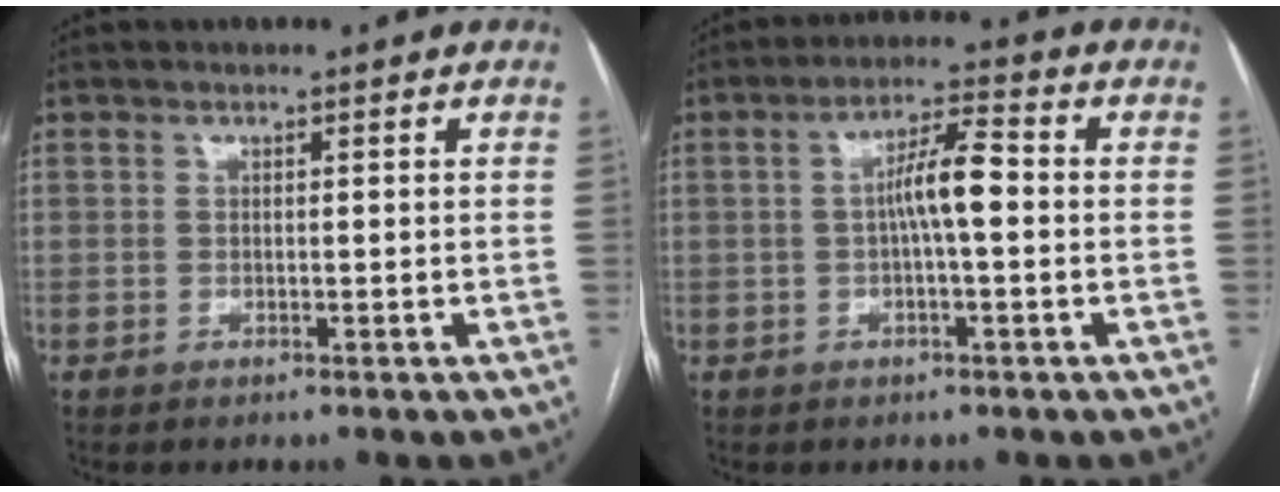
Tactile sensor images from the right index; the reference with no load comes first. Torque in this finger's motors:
{"motor_torque": [1.06, 0.00, 0.30, 0.12]}